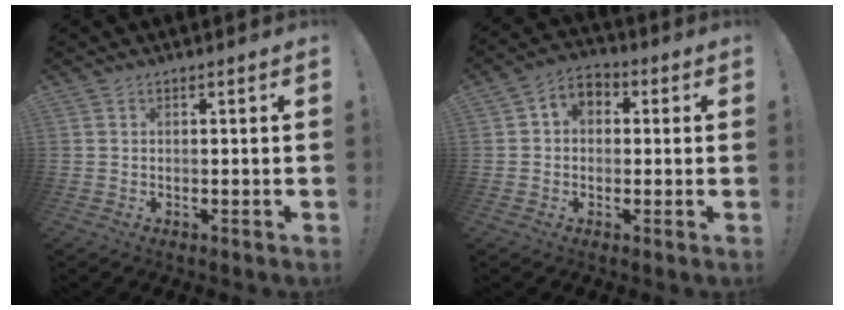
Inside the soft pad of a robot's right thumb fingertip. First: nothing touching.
{"total": 5.2, "force": [-0.1, 4.4, 2.6], "torque": [-0.036, 0.008, 0.000]}